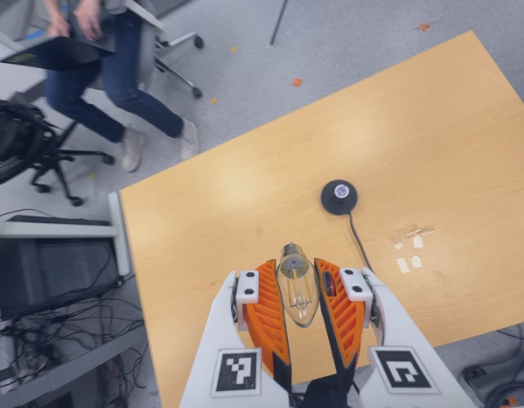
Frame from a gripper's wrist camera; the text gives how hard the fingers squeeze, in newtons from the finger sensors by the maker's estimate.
{"total": 15.6, "left": 17.8, "right": 13.3}